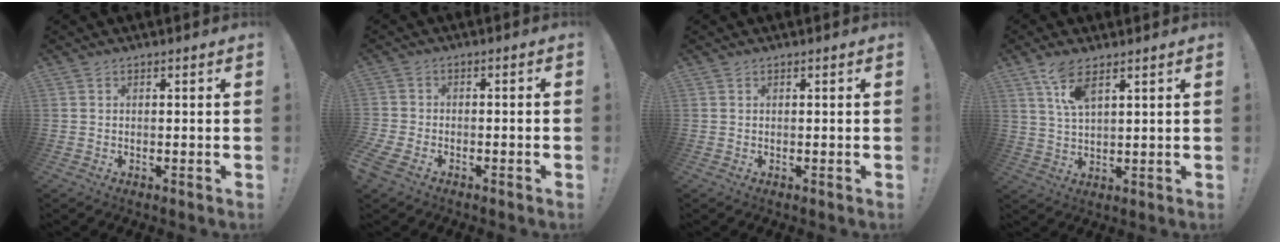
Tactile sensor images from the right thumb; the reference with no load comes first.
{"total": 4.1, "force": [-2.9, 1.7, 2.2], "torque": [-0.059, 0.000, -0.057]}
{"total": 0.0}
{"total": 7.1, "force": [4.5, 2.2, 5.0], "torque": [-0.099, -0.013, 0.080]}